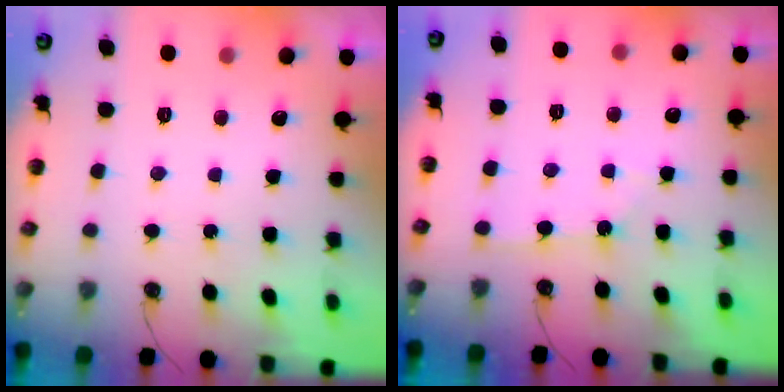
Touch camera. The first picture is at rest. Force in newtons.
{"total": 1.6, "press": 1.6, "slide": 0.3}